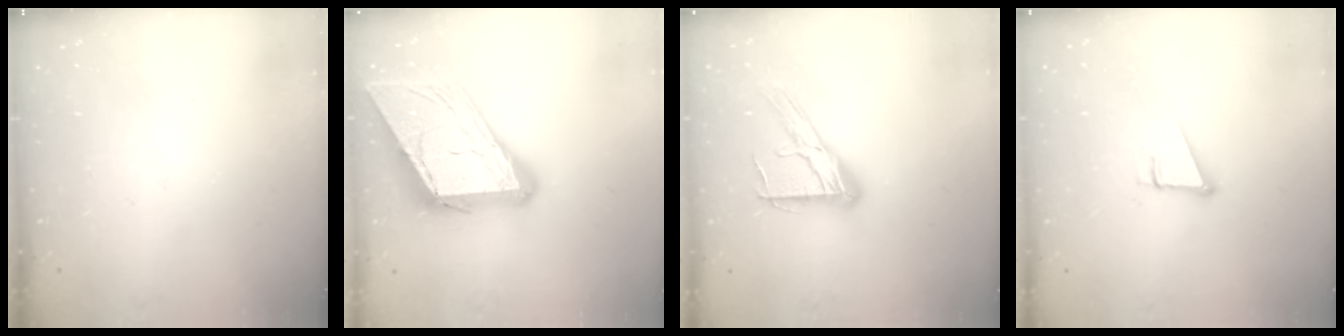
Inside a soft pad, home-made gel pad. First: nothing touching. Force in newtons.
{"total": 23.4, "press": 23.3, "slide": 2.5}
{"total": 13.9, "press": 13.8, "slide": 1.3}
{"total": 5.0, "press": 4.4, "slide": 2.4}